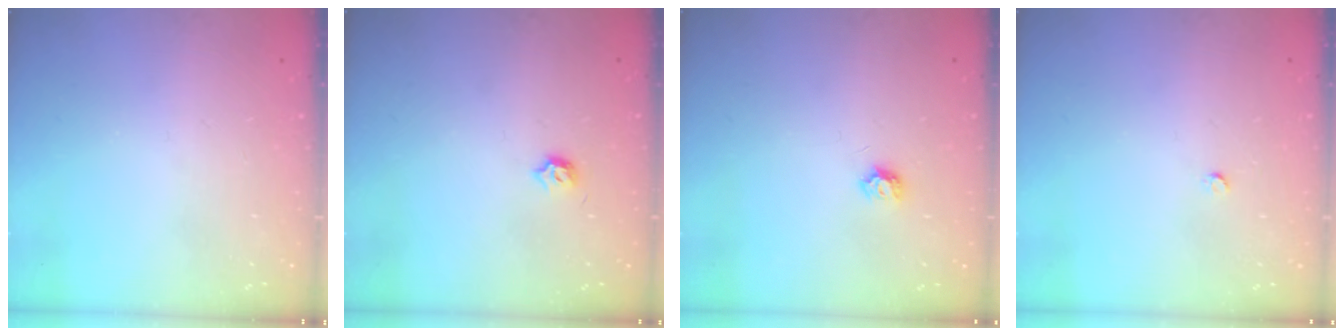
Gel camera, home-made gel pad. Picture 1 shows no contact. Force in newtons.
{"total": 3.5, "press": 3.5, "slide": 0.6}
{"total": 5.3, "press": 5.2, "slide": 0.4}
{"total": 2.2, "press": 2.2, "slide": 0.3}